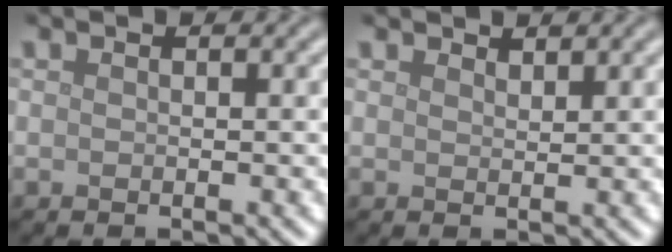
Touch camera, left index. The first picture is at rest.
{"total": 1.2, "force": [1.1, 0.2, 0.3], "torque": [-0.006, 0.001, 0.020]}